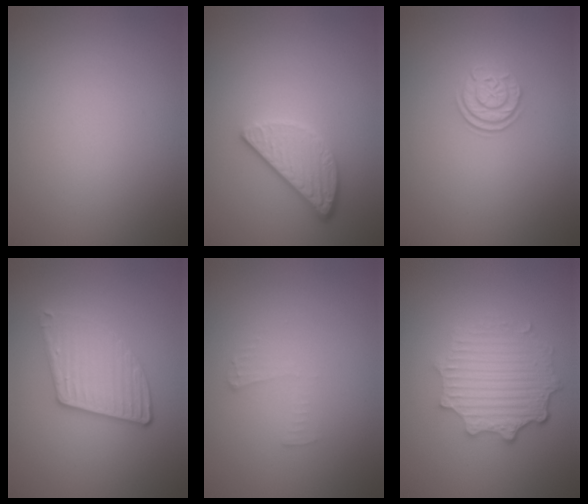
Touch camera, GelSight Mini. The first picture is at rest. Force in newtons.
{"total": 3.2, "press": 2.7, "slide": 1.7}
{"total": 2.1, "press": 1.7, "slide": 1.3}
{"total": 3.6, "press": 3.1, "slide": 1.8}
{"total": 1.0, "press": 1.0, "slide": 0.0}
{"total": 4.6, "press": 3.6, "slide": 2.8}